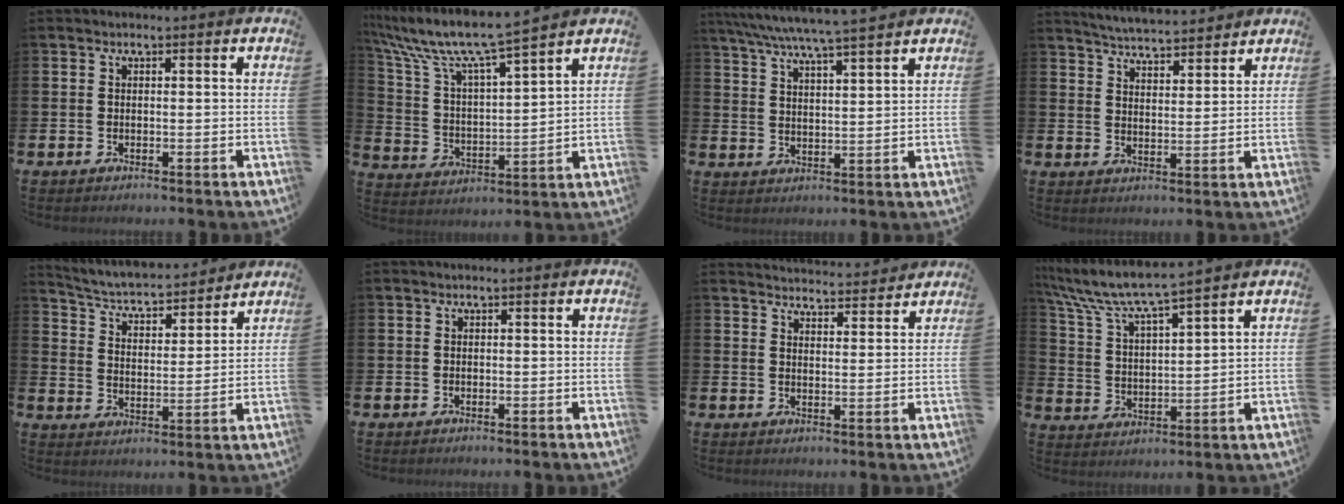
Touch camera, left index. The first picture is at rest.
{"total": 9.2, "force": [8.3, 0.5, 3.9], "torque": [-0.116, -0.052, 0.138]}
{"total": 6.5, "force": [6.1, -0.2, 2.2], "torque": [-0.065, -0.029, 0.108]}
{"total": 5.0, "force": [5.0, 0.2, 0.2], "torque": [-0.016, -0.034, 0.088]}
{"total": 4.8, "force": [4.6, 0.9, 1.1], "torque": [-0.048, -0.040, 0.072]}
{"total": 0.0}
{"total": 4.0, "force": [4.0, 0.3, -0.1], "torque": [-0.005, -0.029, 0.070]}
{"total": 7.6, "force": [7.0, 0.6, 2.8], "torque": [-0.088, -0.041, 0.119]}